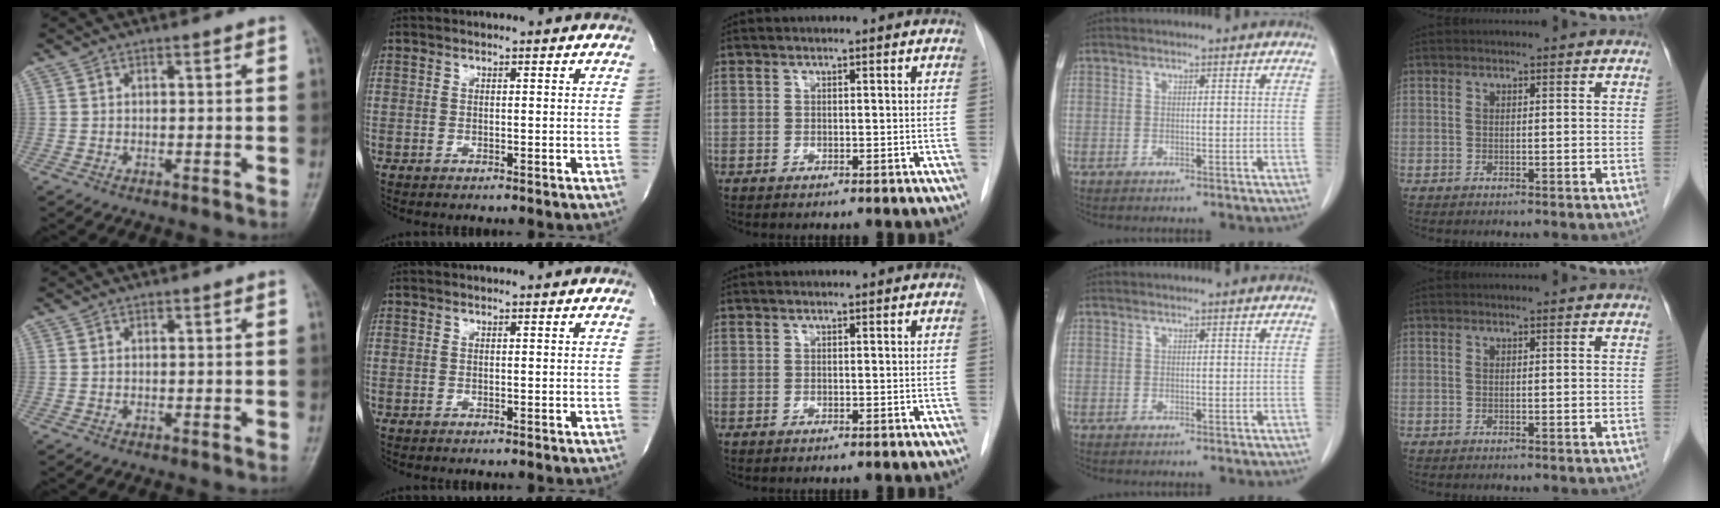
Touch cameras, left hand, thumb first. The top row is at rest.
{}